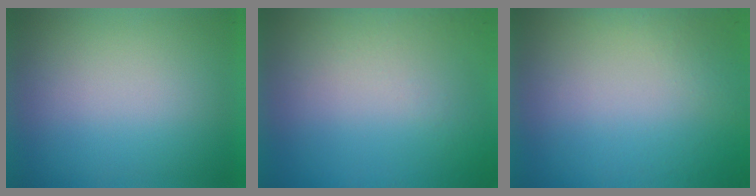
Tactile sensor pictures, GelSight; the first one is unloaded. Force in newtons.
{"total": 5.0}
{"total": 8.4}